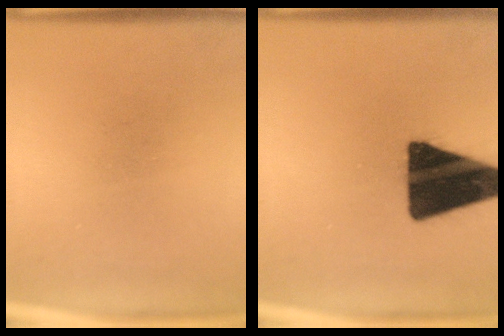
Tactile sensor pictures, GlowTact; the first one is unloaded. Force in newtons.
{"total": 19.4}